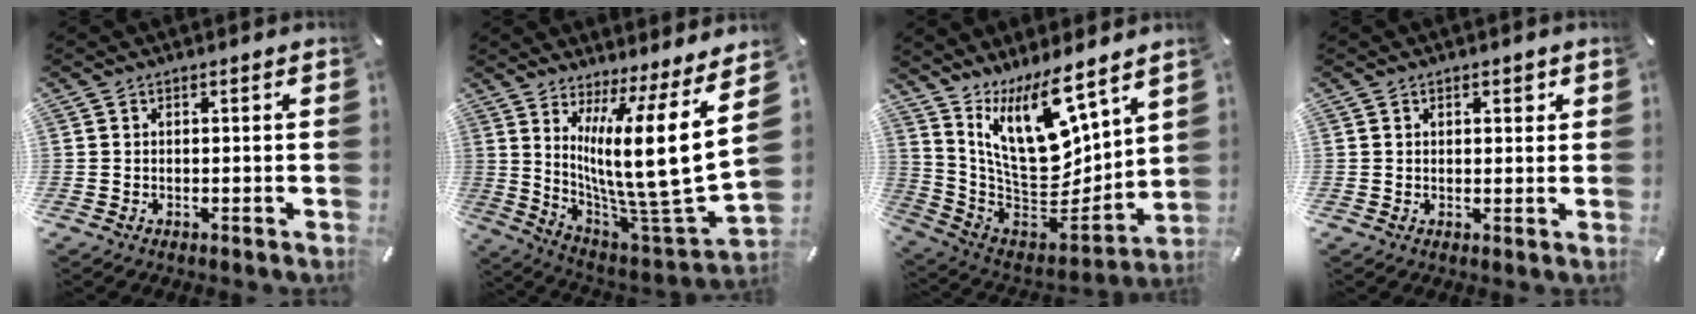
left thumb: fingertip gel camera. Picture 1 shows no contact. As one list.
[{"total": 20.5, "force": [6.9, 2.9, 19.1], "torque": [-0.331, -0.080, 0.107]}, {"total": 17.4, "force": [9.4, 8.2, 12.1], "torque": [-0.230, -0.092, 0.168]}, {"total": 2.1, "force": [0.9, 1.3, 1.4], "torque": [-0.014, 0.000, 0.010]}]